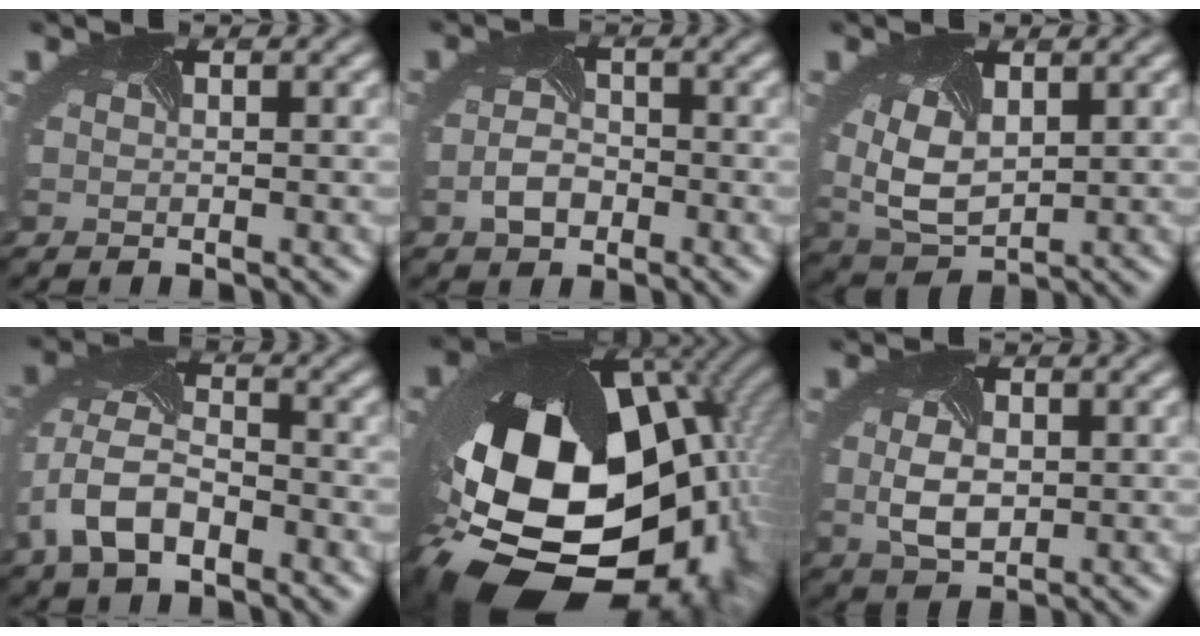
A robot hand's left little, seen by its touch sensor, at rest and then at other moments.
{"total": 2.3, "force": [-1.2, 1.4, 1.4], "torque": [-0.037, -0.003, -0.023]}
{"total": 4.9, "force": [0.8, 3.0, 3.7], "torque": [-0.104, -0.008, 0.021]}
{"total": 7.2, "force": [-3.2, 4.0, 5.0], "torque": [-0.114, 0.000, -0.069]}
{"total": 21.8, "force": [-4.3, 15.0, 15.2], "torque": [-0.303, -0.074, -0.042]}
{"total": 3.3, "force": [0.0, 2.1, 2.6], "torque": [-0.062, -0.001, 0.004]}